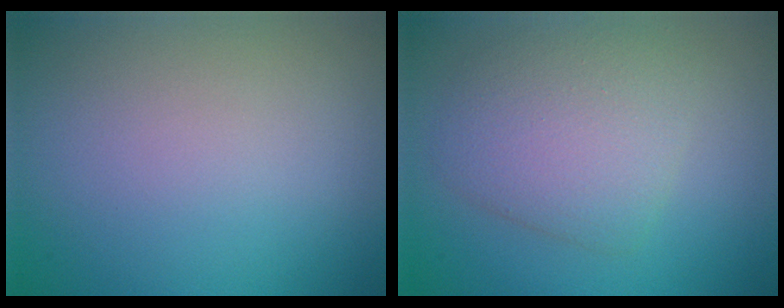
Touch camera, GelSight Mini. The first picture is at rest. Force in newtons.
{"total": 4.4, "press": 4.4, "slide": 0.3}